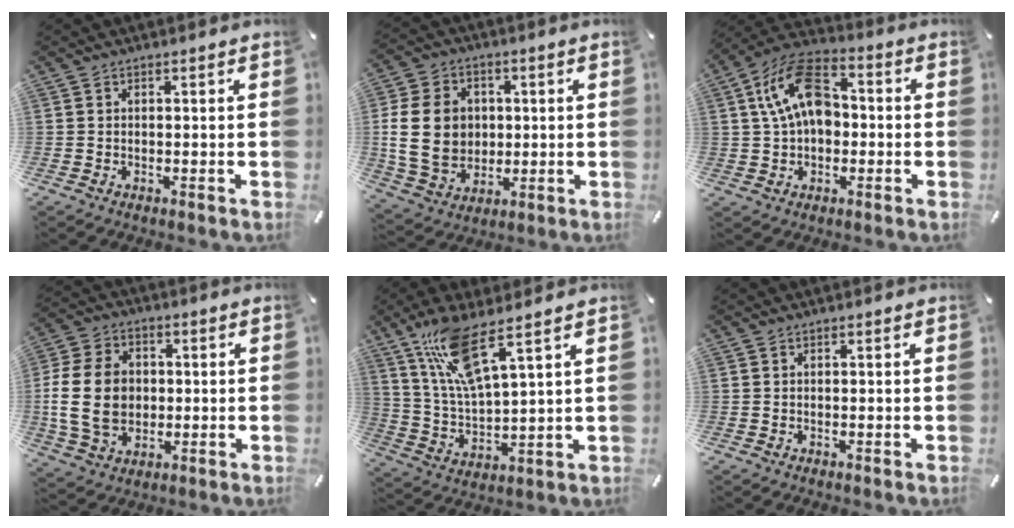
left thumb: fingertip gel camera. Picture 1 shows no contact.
{"total": 14.1, "force": [0.8, 11.7, 7.9], "torque": [-0.173, 0.008, 0.013]}
{"total": 13.5, "force": [2.4, 9.3, 9.4], "torque": [-0.190, 0.011, 0.045]}
{"total": 15.1, "force": [-0.2, 11.8, 9.4], "torque": [-0.210, 0.014, -0.005]}
{"total": 12.5, "force": [8.5, 2.3, 8.9], "torque": [-0.201, -0.028, 0.149]}
{"total": 0.0}